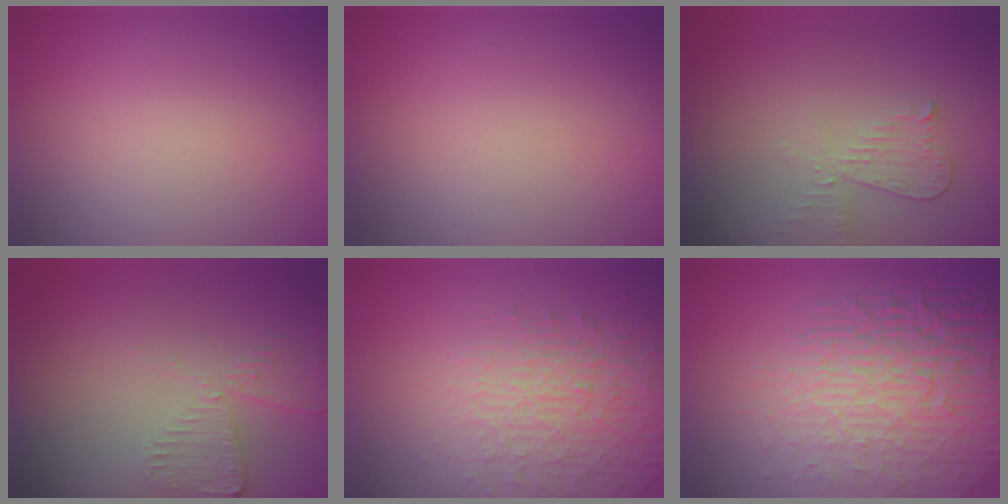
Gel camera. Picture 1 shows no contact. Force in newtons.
{"total": 0.0}
{"total": 2.1, "press": 2.1, "slide": 0.1}
{"total": 2.5, "press": 2.3, "slide": 1.0}
{"total": 4.5, "press": 3.1, "slide": 3.3}
{"total": 8.7, "press": 6.0, "slide": 6.3}